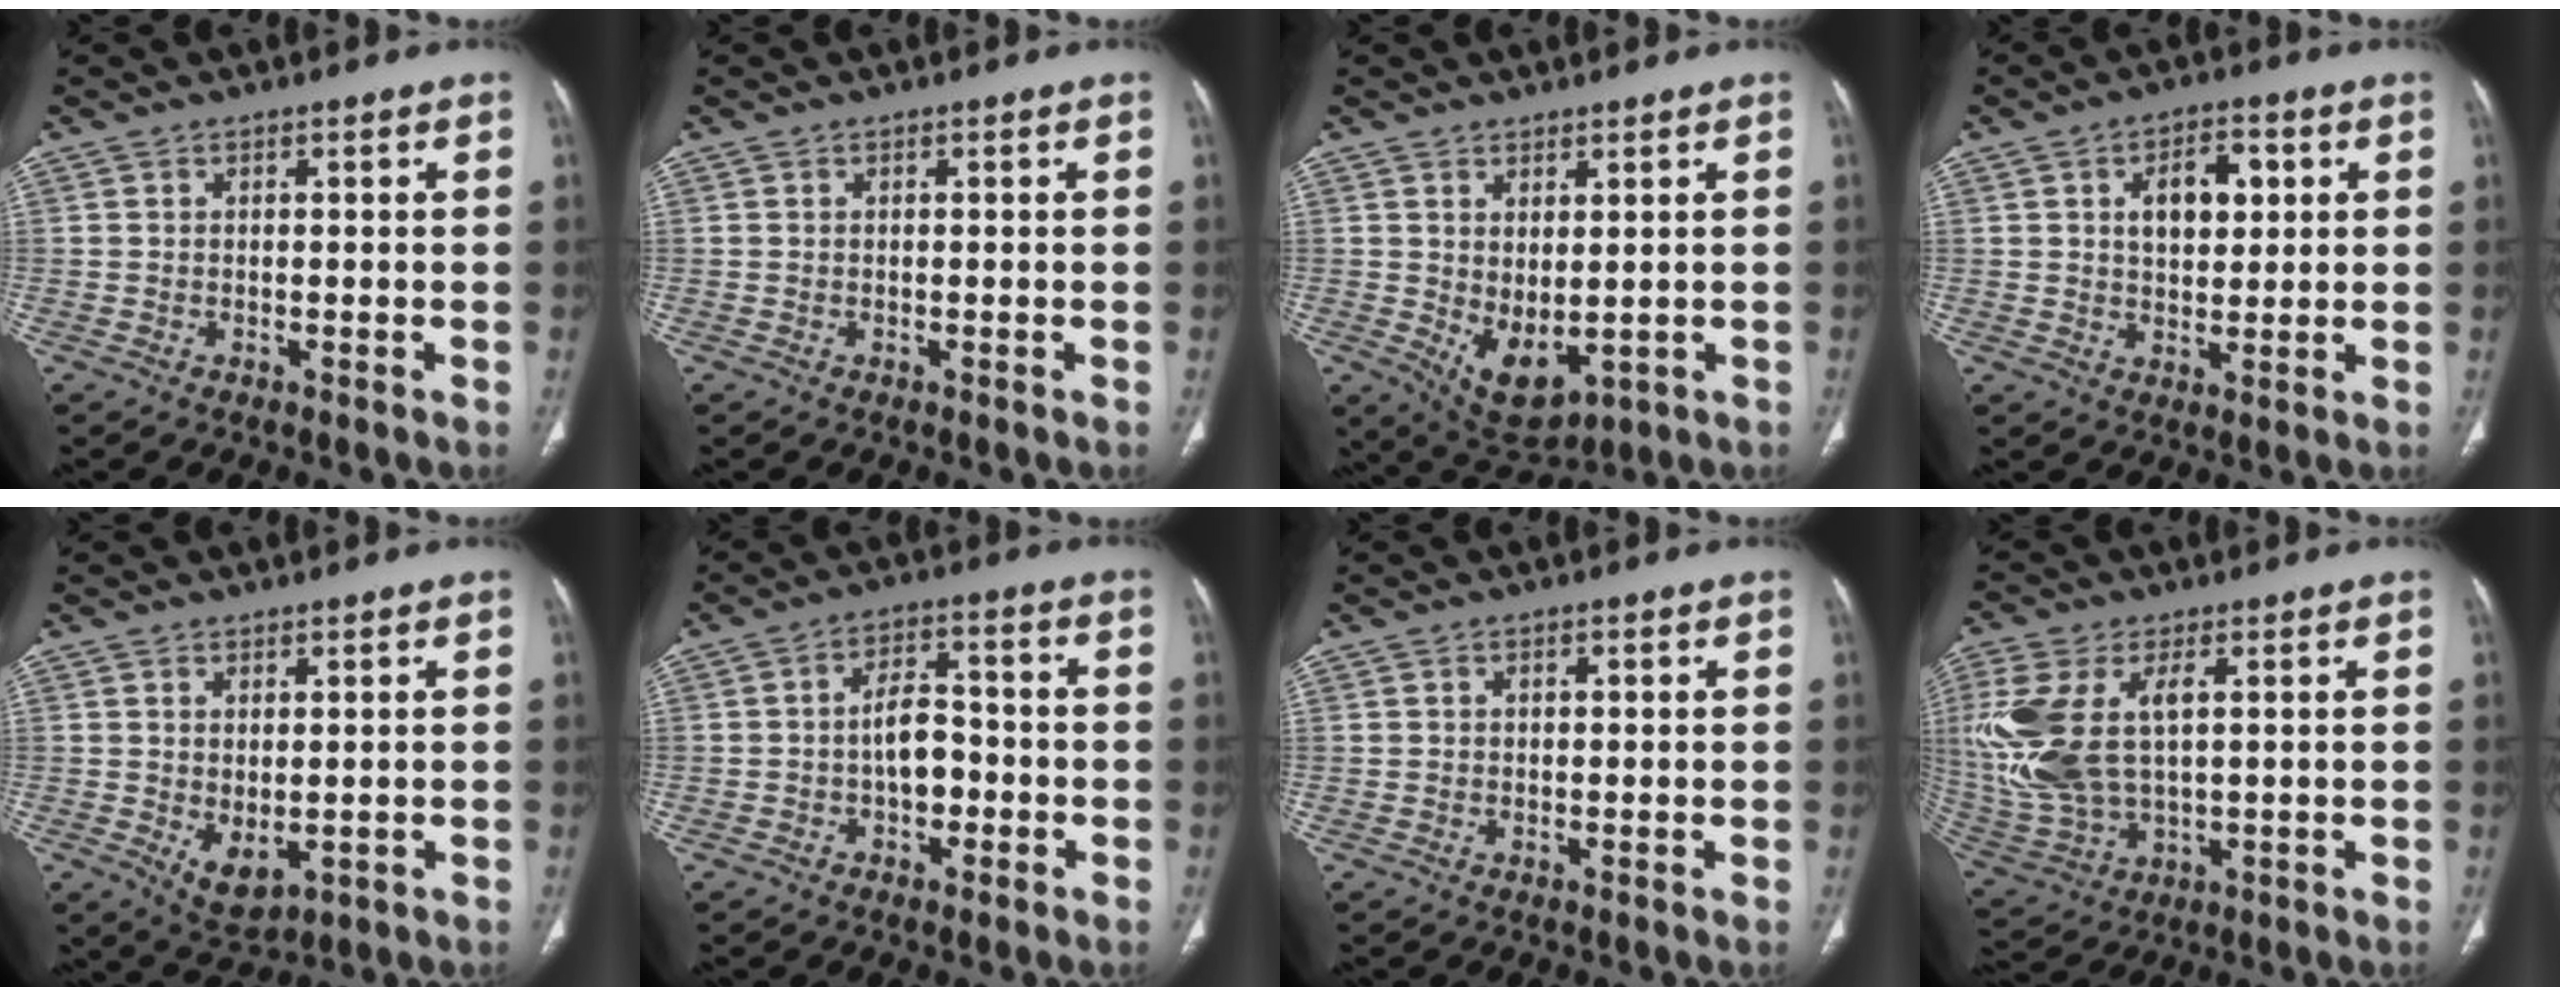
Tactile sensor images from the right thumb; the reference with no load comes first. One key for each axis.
{"total": 0.0}
{"total": 7.7, "fx": -0.4, "fy": 4.2, "fz": 6.5, "tx": -0.095, "ty": -0.016, "tz": 0.020}
{"total": 8.4, "fx": 2.3, "fy": 4.9, "fz": 6.3, "tx": -0.073, "ty": -0.001, "tz": 0.038}
{"total": 5.5, "fx": -0.7, "fy": 3.1, "fz": 4.5, "tx": -0.070, "ty": -0.010, "tz": 0.009}
{"total": 6.7, "fx": -1.7, "fy": 4.4, "fz": 4.8, "tx": -0.060, "ty": 0.030, "tz": -0.032}
{"total": 0.8, "fx": 0.2, "fy": 0.5, "fz": 0.5, "tx": -0.006, "ty": 0.000, "tz": 0.004}
{"total": 16.4, "fx": 2.8, "fy": 8.7, "fz": 13.6, "tx": -0.321, "ty": -0.004, "tz": 0.066}